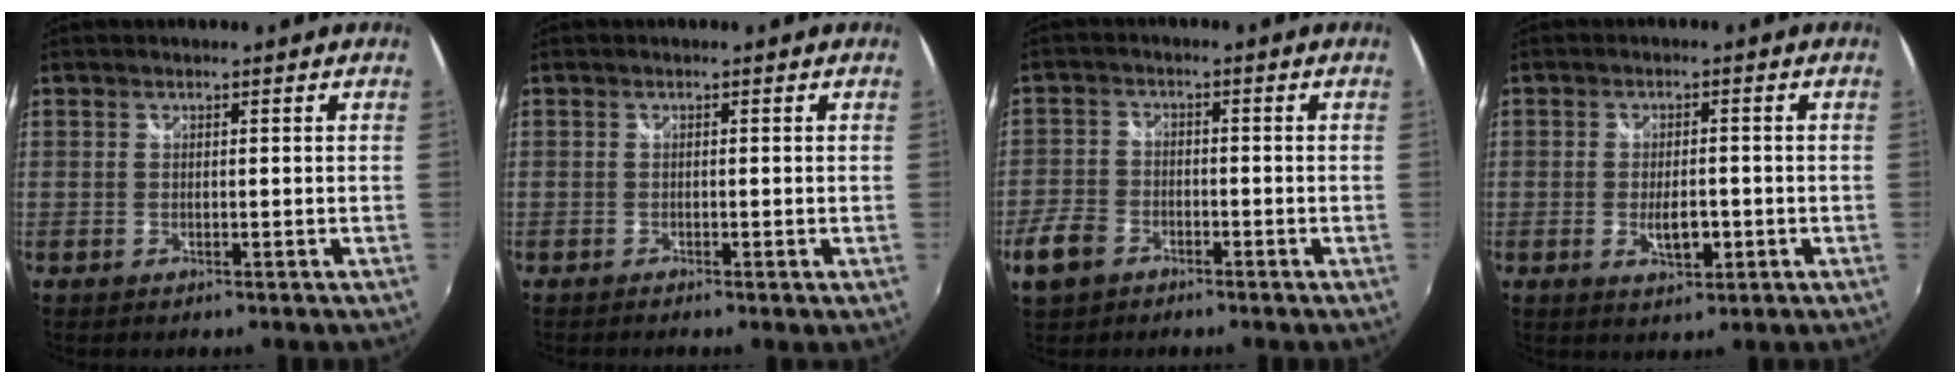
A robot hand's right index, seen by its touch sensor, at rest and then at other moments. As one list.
[{"total": 0.5, "force": [-0.3, 0.1, 0.4], "torque": [-0.009, -0.001, -0.009]}, {"total": 6.5, "force": [-3.7, 4.4, 2.9], "torque": [-0.077, 0.005, -0.073]}, {"total": 4.8, "force": [-1.3, 2.2, 4.1], "torque": [-0.075, -0.007, -0.019]}]